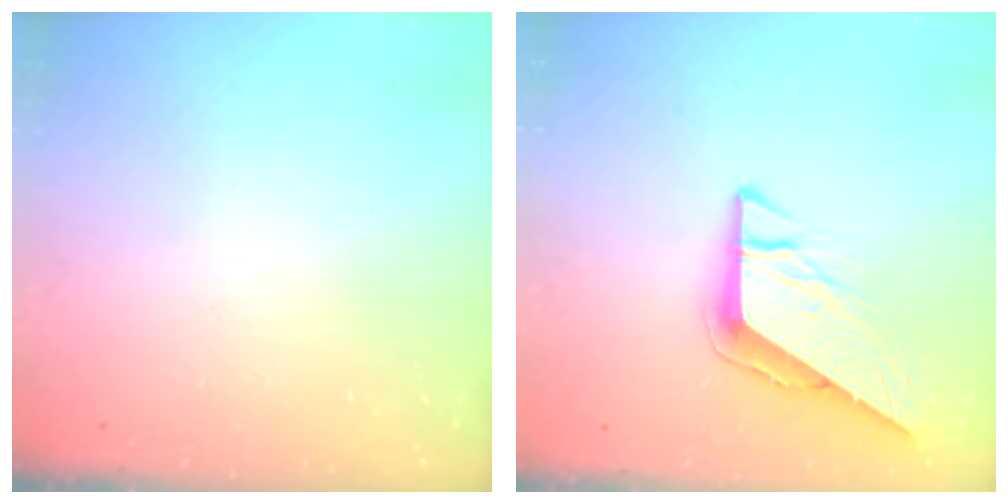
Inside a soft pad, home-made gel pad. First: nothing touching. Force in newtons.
{"total": 8.8, "press": 8.7, "slide": 0.8}